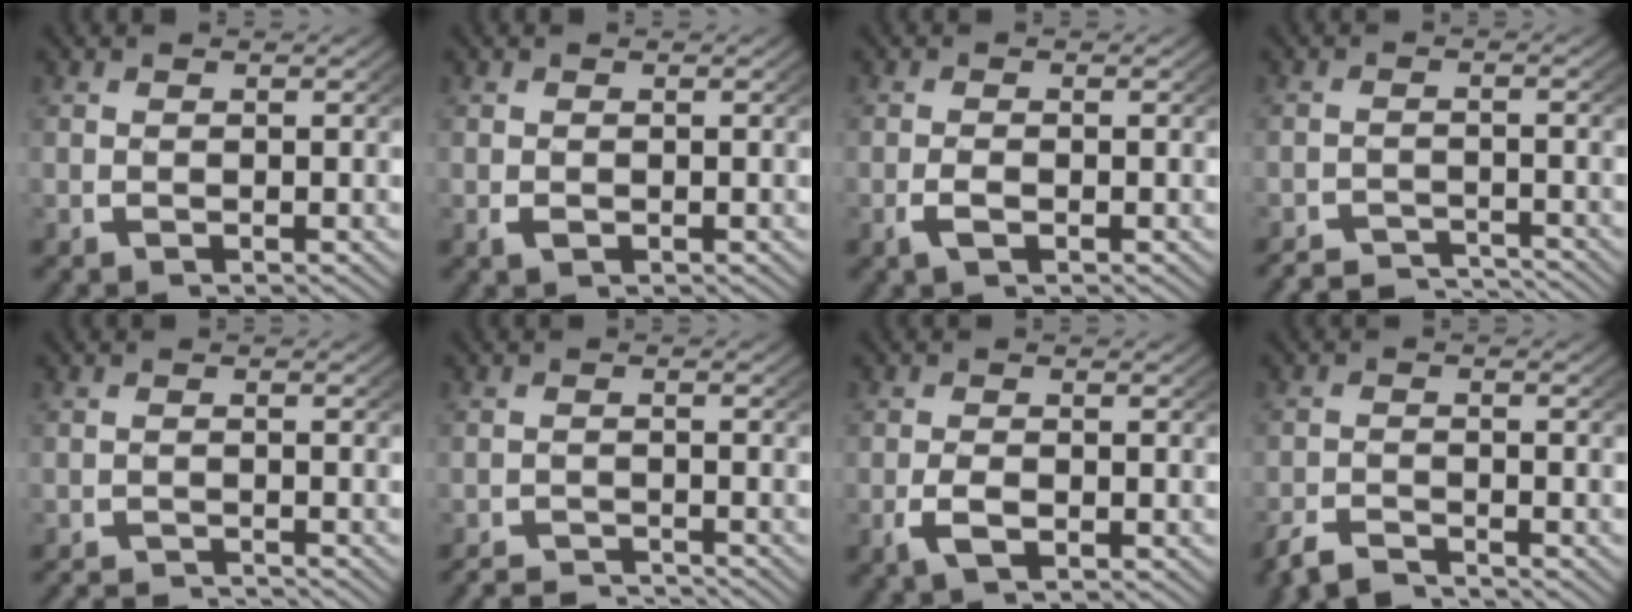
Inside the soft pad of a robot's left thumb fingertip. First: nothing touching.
{"total": 0.8, "force": [-0.2, 0.6, 0.5], "torque": [-0.011, -0.007, 0.000]}
{"total": 1.4, "force": [-0.7, 0.7, 1.0], "torque": [-0.029, -0.006, -0.011]}
{"total": 4.7, "force": [-4.5, 1.2, 1.1], "torque": [-0.005, -0.021, -0.074]}
{"total": 2.9, "force": [-2.8, 0.4, 0.3], "torque": [0.000, -0.012, -0.048]}
{"total": 3.6, "force": [-3.5, 0.6, 0.5], "torque": [-0.001, -0.015, -0.059]}
{"total": 2.3, "force": [-1.0, 1.3, 1.7], "torque": [-0.045, -0.008, -0.015]}
{"total": 2.7, "force": [-2.6, 0.7, 0.6], "torque": [-0.013, -0.006, -0.052]}